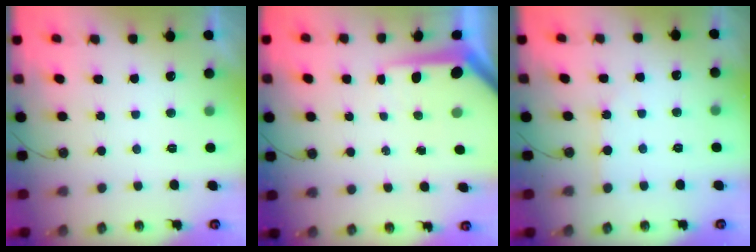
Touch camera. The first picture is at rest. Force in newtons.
{"total": 6.9, "press": 6.8, "slide": 0.9}
{"total": 2.4, "press": 2.4, "slide": 0.3}